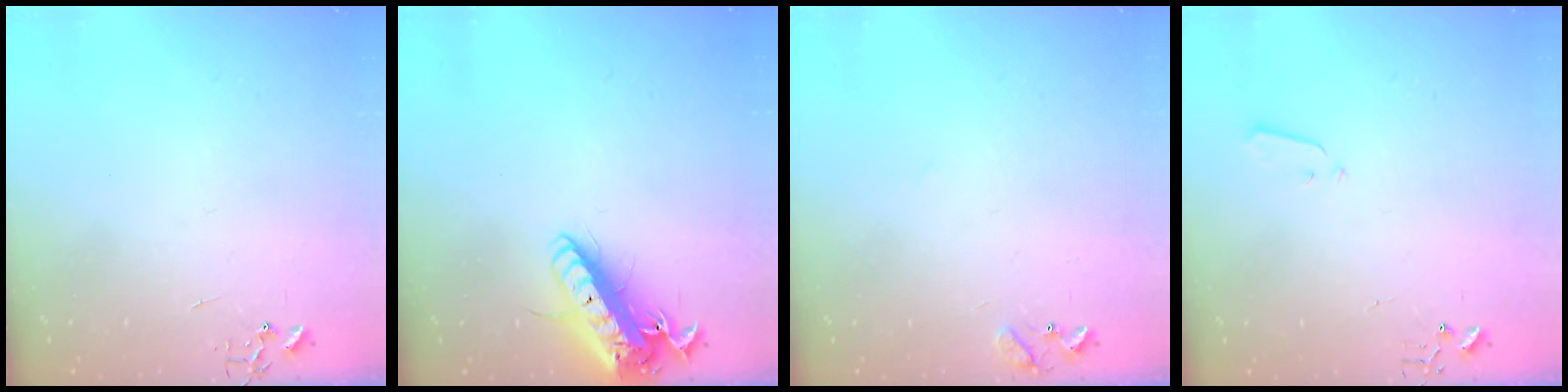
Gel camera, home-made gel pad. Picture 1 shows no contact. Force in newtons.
{"total": 17.4, "press": 17.0, "slide": 3.4}
{"total": 8.4, "press": 8.4, "slide": 0.5}
{"total": 3.2, "press": 3.2, "slide": 0.1}